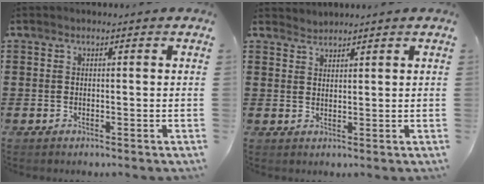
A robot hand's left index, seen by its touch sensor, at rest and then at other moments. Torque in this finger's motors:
{"motor_torque": [-0.13, 0.14, -0.07, -0.02]}